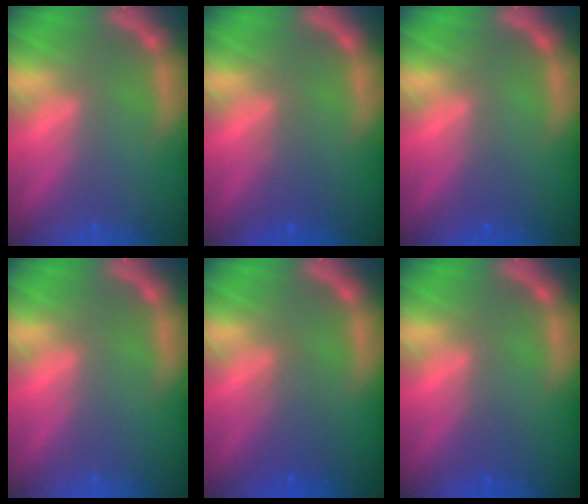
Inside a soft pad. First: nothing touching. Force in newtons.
{"total": 2.0}
{"total": 1.0}
{"total": 0.0}
{"total": 2.5}
{"total": 1.0}